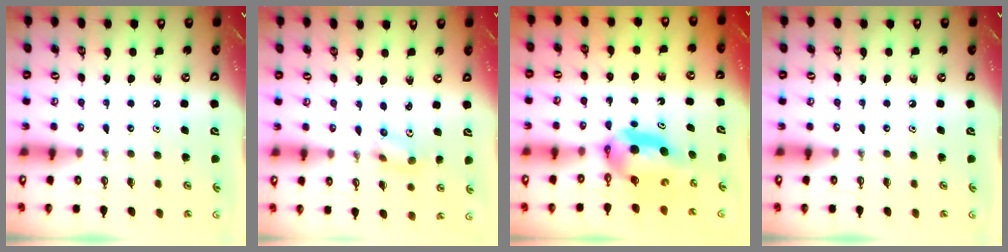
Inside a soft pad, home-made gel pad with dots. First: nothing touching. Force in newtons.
{"total": 2.3, "press": 2.2, "slide": 0.8}
{"total": 6.8, "press": 6.7, "slide": 0.8}
{"total": 0.0}